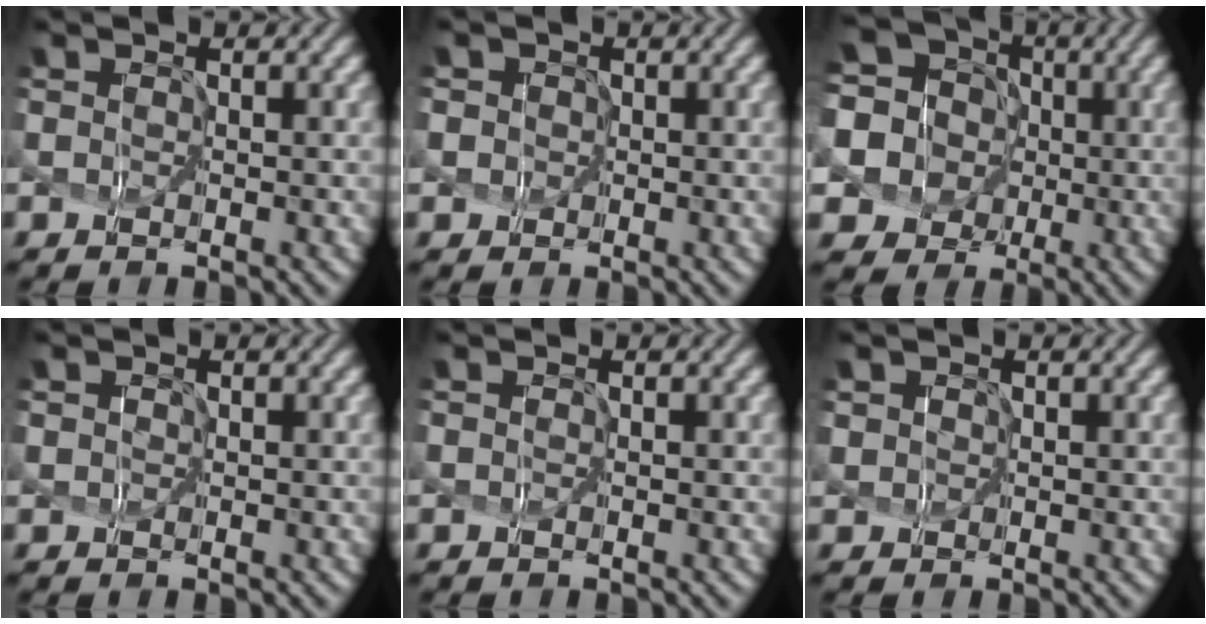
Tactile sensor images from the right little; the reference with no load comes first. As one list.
[{"total": 4.2, "force": [0.7, 3.9, 1.3], "torque": [-0.034, 0.038, -0.012]}, {"total": 11.7, "force": [0.5, 10.8, 4.6], "torque": [-0.156, 0.023, -0.017]}, {"total": 1.5, "force": [0.6, 1.3, 0.6], "torque": [0.004, 0.013, -0.009]}, {"total": 0.0}, {"total": 2.1, "force": [0.9, 1.8, 0.7], "torque": [-0.009, 0.017, 0.008]}]